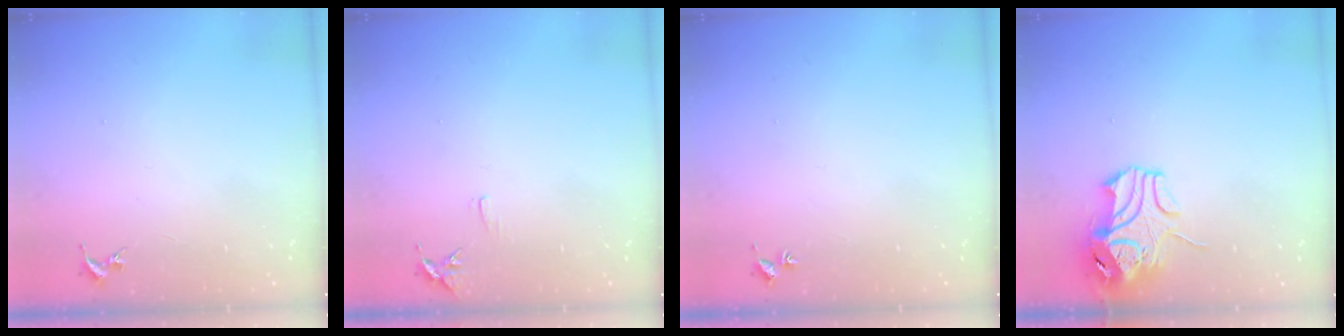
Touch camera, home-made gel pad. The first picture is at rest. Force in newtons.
{"total": 6.8, "press": 6.7, "slide": 0.7}
{"total": 1.7, "press": 1.7, "slide": 0.2}
{"total": 11.3, "press": 11.2, "slide": 1.7}